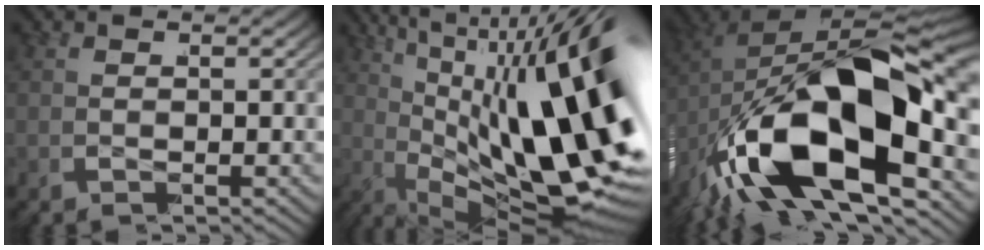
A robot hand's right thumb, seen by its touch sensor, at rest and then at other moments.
{"total": 20.4, "force": [-2.0, 9.9, 17.7], "torque": [-0.273, -0.027, -0.009]}
{"total": 19.5, "force": [-2.4, 10.9, 16.0], "torque": [-0.343, -0.033, -0.021]}